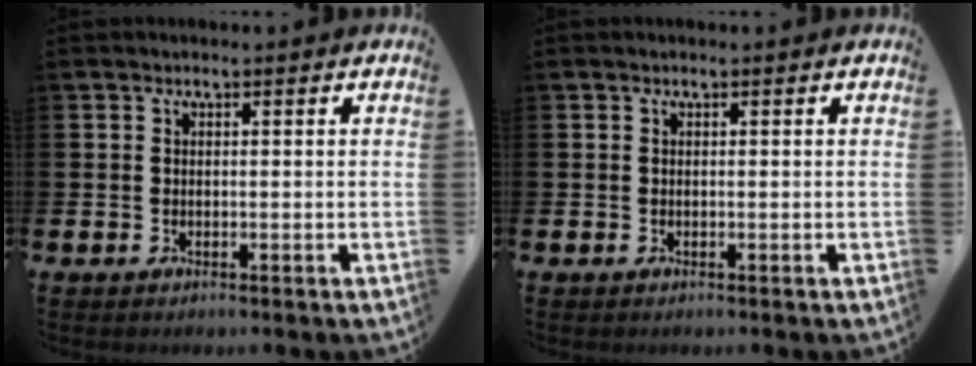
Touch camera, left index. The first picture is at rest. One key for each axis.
{"total": 0.0}